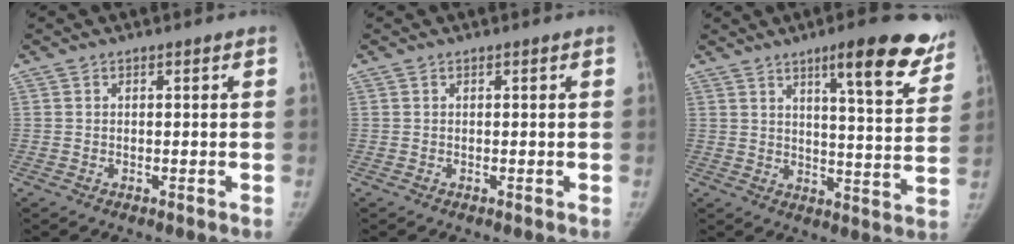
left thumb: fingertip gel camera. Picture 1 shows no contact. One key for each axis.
{"total": 0.0}
{"total": 16.1, "fx": 10.3, "fy": 3.4, "fz": 11.8, "tx": -0.118, "ty": -0.056, "tz": 0.133}